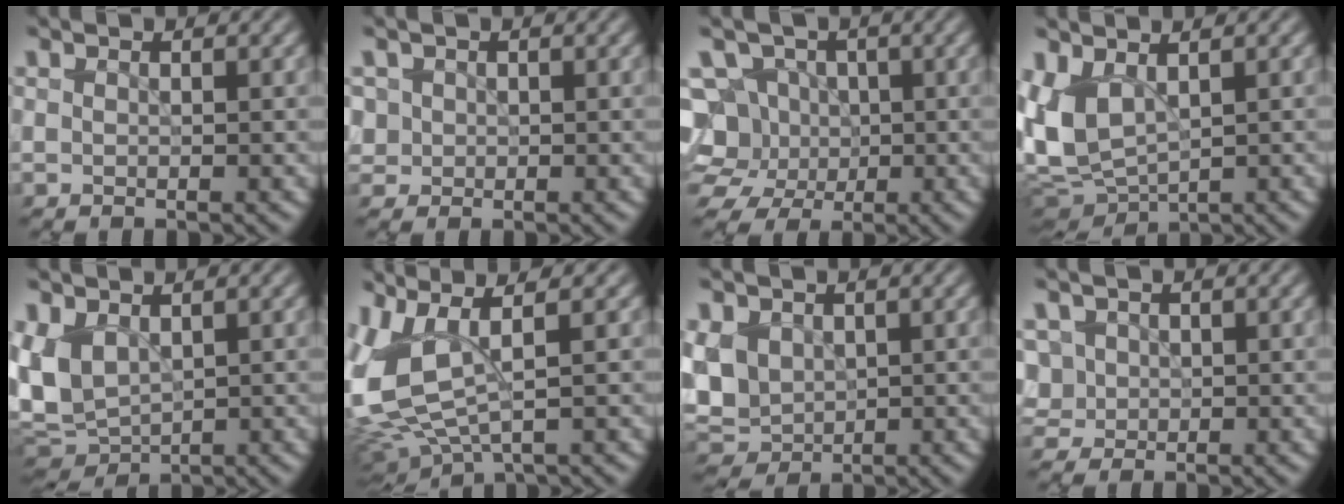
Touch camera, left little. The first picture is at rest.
{"total": 1.9, "force": [0.5, 1.8, 0.4], "torque": [0.003, 0.014, 0.002]}
{"total": 9.2, "force": [0.4, 8.2, 4.1], "torque": [-0.072, 0.033, -0.034]}
{"total": 5.1, "force": [1.3, 3.0, 3.9], "torque": [-0.091, 0.001, 0.027]}
{"total": 5.6, "force": [1.1, 3.8, 3.9], "torque": [-0.096, 0.002, 0.018]}
{"total": 6.4, "force": [1.1, 2.5, 5.7], "torque": [-0.144, -0.002, 0.026]}
{"total": 5.4, "force": [1.0, 4.4, 2.9], "torque": [-0.083, 0.004, 0.018]}
{"total": 2.7, "force": [0.5, 2.5, 0.8], "torque": [-0.009, 0.019, 0.010]}